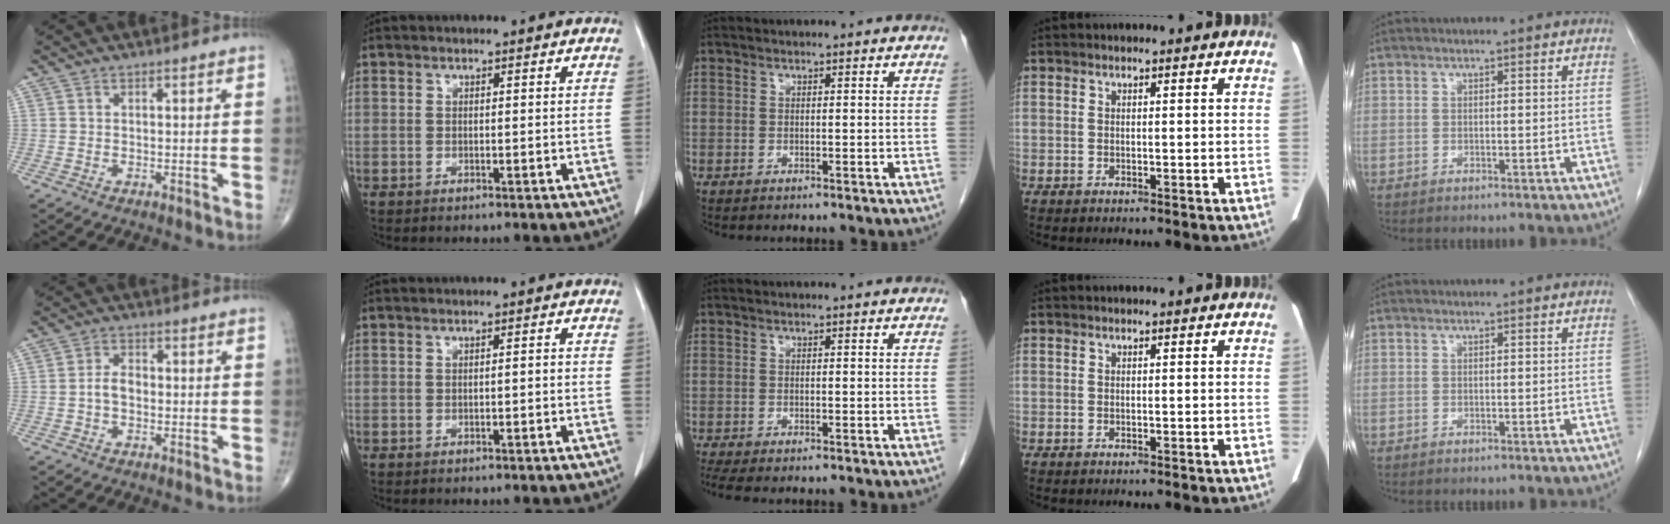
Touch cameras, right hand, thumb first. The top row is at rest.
{"thumb": {"total": 3.3, "force": [-0.7, 2.1, 2.4], "torque": [-0.040, 0.013, -0.018]}, "index": {"total": 0.6, "force": [-0.2, 0.1, 0.6], "torque": [-0.010, 0.002, -0.001]}, "middle": {"total": 2.8, "force": [-2.2, 0.4, 1.6], "torque": [-0.027, -0.010, -0.036]}}